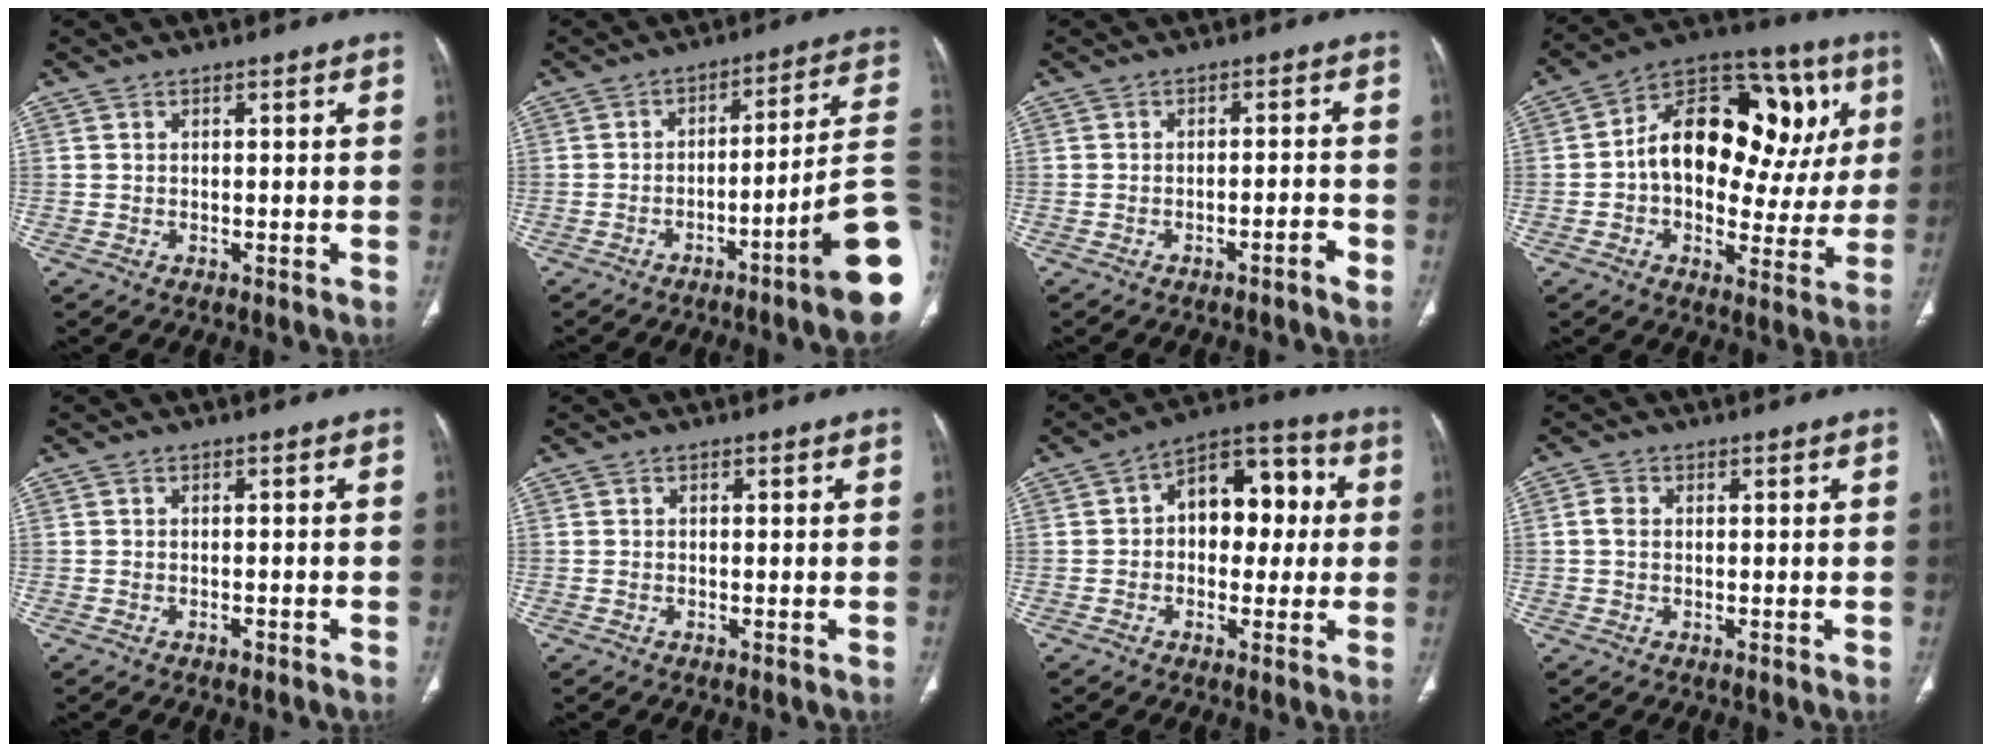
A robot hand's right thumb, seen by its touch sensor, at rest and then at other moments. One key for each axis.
{"total": 16.0, "fx": -6.0, "fy": 0.6, "fz": 14.8, "tx": -0.148, "ty": 0.038, "tz": -0.090}
{"total": 2.2, "fx": -1.5, "fy": 0.3, "fz": 1.6, "tx": -0.030, "ty": 0.015, "tz": -0.021}
{"total": 23.9, "fx": 4.4, "fy": 14.1, "fz": 18.7, "tx": -0.229, "ty": 0.031, "tz": 0.058}
{"total": 0.6, "fx": -0.5, "fy": 0.3, "fz": 0.2, "tx": -0.007, "ty": 0.003, "tz": -0.006}
{"total": 0.0}
{"total": 12.6, "fx": 1.3, "fy": 8.2, "fz": 9.5, "tx": -0.087, "ty": 0.033, "tz": 0.008}
{"total": 2.1, "fx": 0.2, "fy": 1.6, "fz": 1.4, "tx": -0.030, "ty": 0.005, "tz": 0.001}